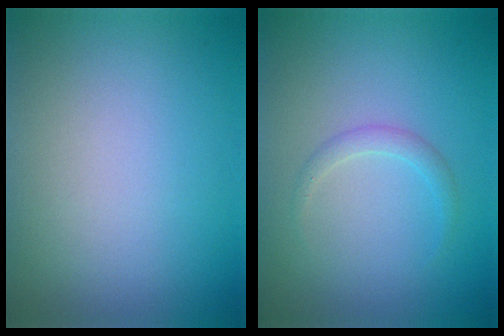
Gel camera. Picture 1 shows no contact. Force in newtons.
{"total": 1.2, "press": 1.2, "slide": 0.0}